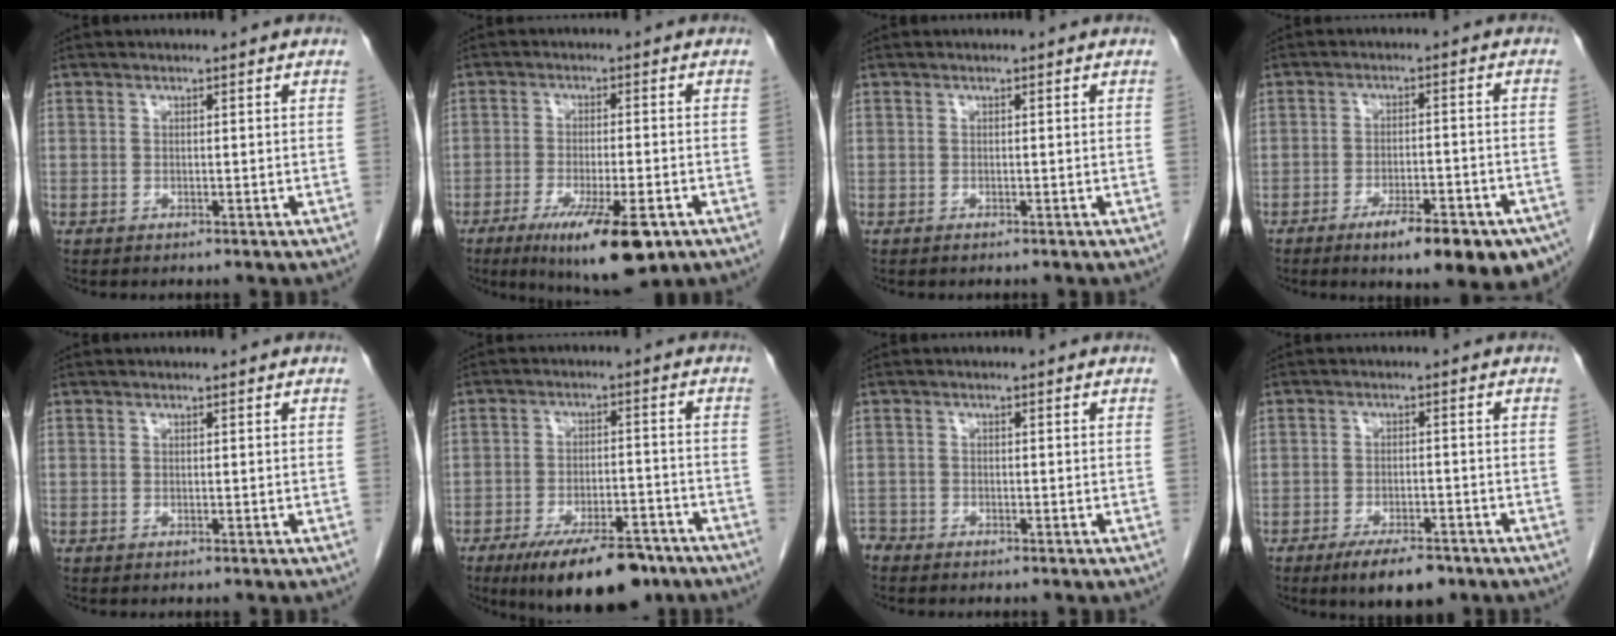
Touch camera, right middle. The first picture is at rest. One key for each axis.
{"total": 11.7, "fx": -6.6, "fy": 2.1, "fz": 9.5, "tx": -0.150, "ty": -0.026, "tz": -0.098}
{"total": 0.0}
{"total": 13.6, "fx": -9.1, "fy": 3.7, "fz": 9.4, "tx": -0.073, "ty": 0.009, "tz": -0.125}
{"total": 0.0}
{"total": 13.5, "fx": -9.9, "fy": 4.4, "fz": 8.1, "tx": -0.115, "ty": -0.002, "tz": -0.155}
{"total": 1.6, "fx": -1.6, "fy": 0.5, "fz": -0.1, "tx": 0.003, "ty": -0.002, "tz": -0.029}
{"total": 6.8, "fx": -4.8, "fy": 2.3, "fz": 4.3, "tx": -0.068, "ty": -0.006, "tz": -0.074}